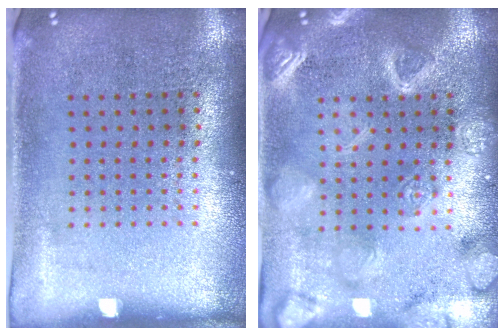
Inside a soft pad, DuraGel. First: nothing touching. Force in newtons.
{"total": 3.0, "press": 3.0, "slide": 0.2}